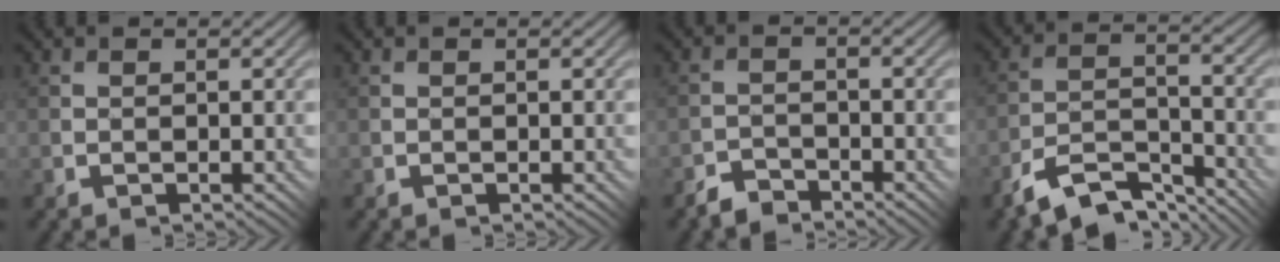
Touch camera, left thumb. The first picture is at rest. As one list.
[{"total": 0.0}, {"total": 2.4, "force": [-2.2, 0.7, 0.6], "torque": [-0.006, 0.008, -0.047]}, {"total": 7.5, "force": [-6.1, 2.1, 3.7], "torque": [-0.061, 0.006, -0.124]}]